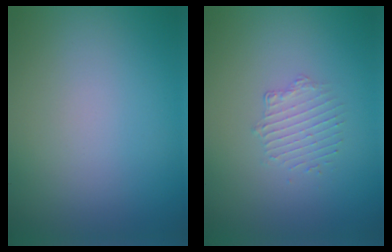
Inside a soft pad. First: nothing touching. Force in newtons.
{"total": 1.6, "press": 0.9, "slide": 1.3}